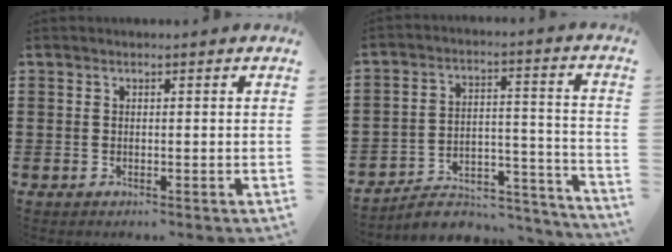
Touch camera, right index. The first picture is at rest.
{"total": 6.7, "force": [-6.1, 1.8, 1.9], "torque": [-0.031, 0.013, -0.117]}